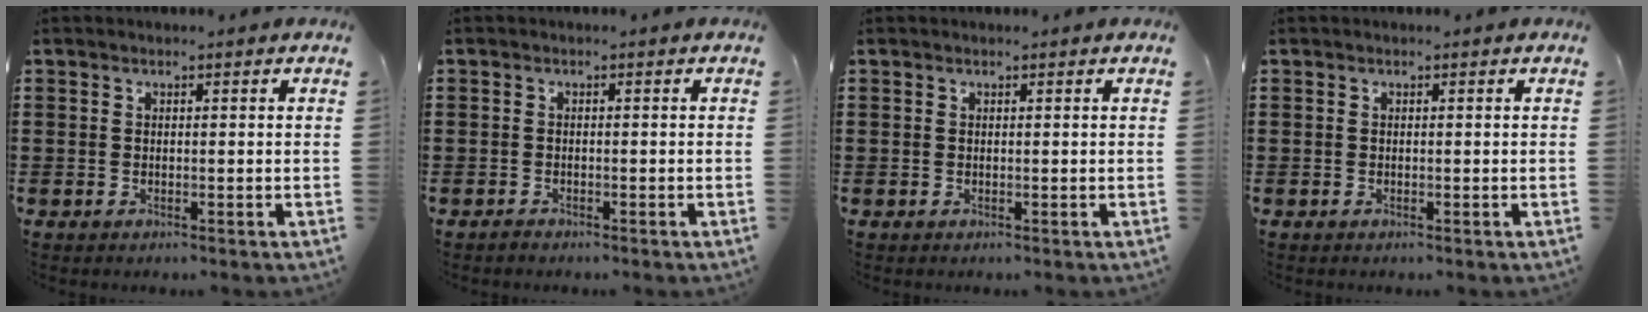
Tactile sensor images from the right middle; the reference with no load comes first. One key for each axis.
{"total": 0.9, "fx": -0.7, "fy": 0.5, "fz": -0.1, "tx": 0.001, "ty": 0.003, "tz": -0.018}
{"total": 0.0}
{"total": 0.0}